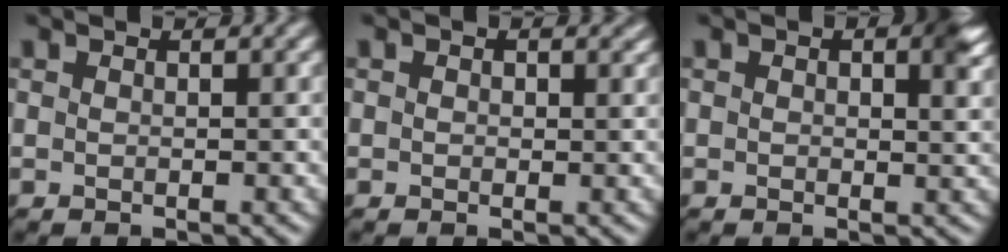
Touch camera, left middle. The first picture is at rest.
{"total": 0.6, "force": [0.2, 0.5, 0.1], "torque": [0.004, -0.002, 0.000]}
{"total": 3.2, "force": [1.2, 1.8, 2.3], "torque": [-0.021, 0.002, 0.012]}